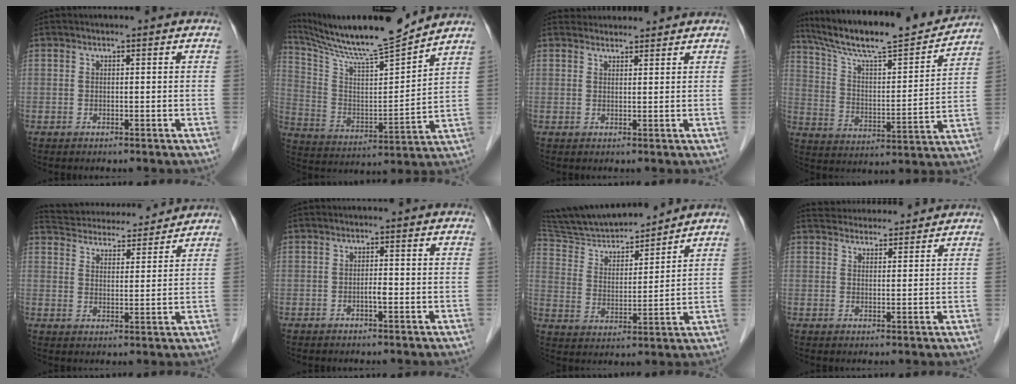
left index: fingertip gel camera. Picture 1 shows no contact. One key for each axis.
{"total": 16.1, "fx": 14.8, "fy": -0.9, "fz": 6.2, "tx": -0.125, "ty": -0.013, "tz": 0.260}
{"total": 3.7, "fx": 3.6, "fy": 0.8, "fz": -0.1, "tx": -0.002, "ty": 0.025, "tz": 0.051}
{"total": 20.6, "fx": 18.4, "fy": 1.7, "fz": 9.3, "tx": -0.159, "ty": -0.001, "tz": 0.286}
{"total": 15.4, "fx": 14.6, "fy": 3.0, "fz": 4.0, "tx": -0.069, "ty": 0.029, "tz": 0.216}
{"total": 1.0, "fx": -0.6, "fy": 0.1, "fz": 0.9, "tx": -0.014, "ty": 0.000, "tz": -0.012}
{"total": 15.1, "fx": 14.1, "fy": 1.9, "fz": 5.1, "tx": -0.095, "ty": 0.007, "tz": 0.250}
{"total": 9.1, "fx": 8.8, "fy": 1.7, "fz": 1.7, "tx": -0.021, "ty": 0.025, "tz": 0.121}